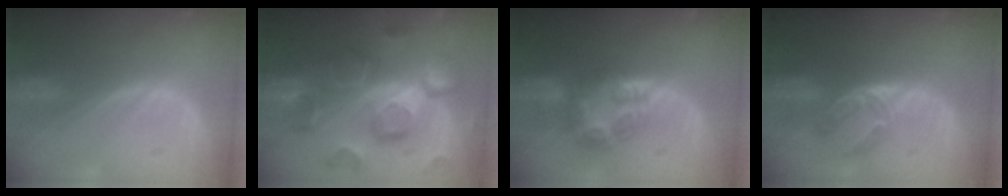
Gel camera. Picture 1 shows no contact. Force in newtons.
{"total": 12.0, "press": 11.9, "slide": 1.1}
{"total": 7.8, "press": 6.7, "slide": 3.9}
{"total": 5.7, "press": 4.5, "slide": 3.4}